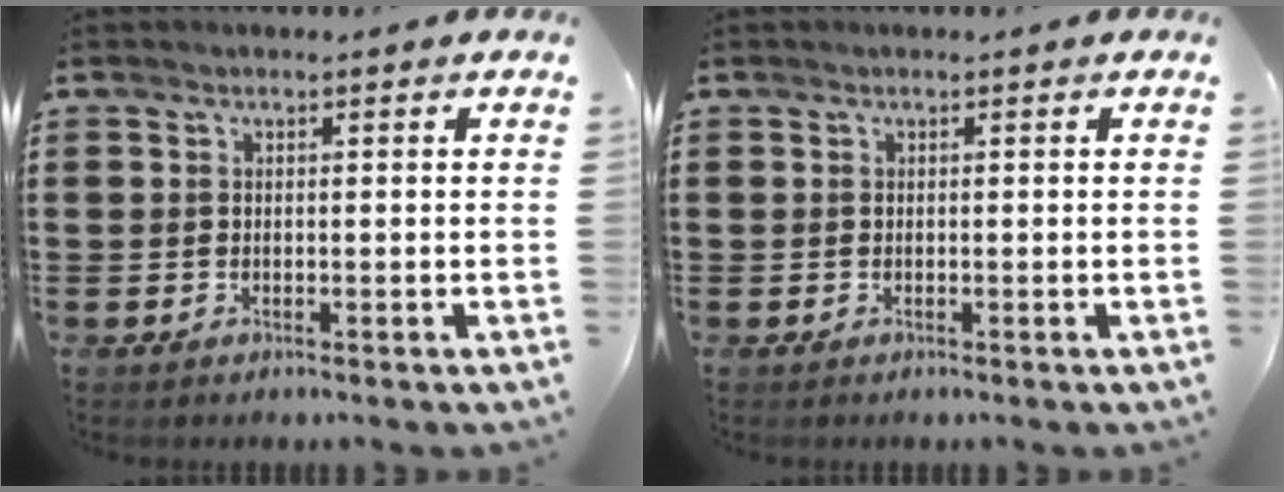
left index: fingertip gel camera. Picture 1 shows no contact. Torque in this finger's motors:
{"motor_torque": [0.00, 0.00, 0.00, 0.00]}